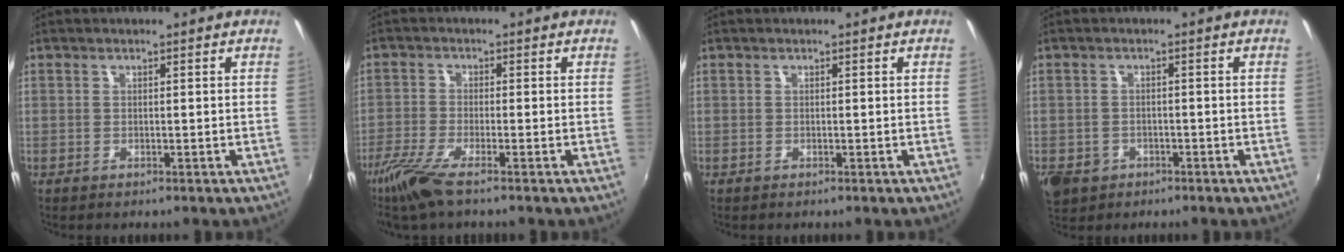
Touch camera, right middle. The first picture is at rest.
{"total": 7.2, "force": [-5.2, 0.6, 5.0], "torque": [-0.125, -0.025, -0.103]}
{"total": 0.0}
{"total": 6.6, "force": [-2.9, 5.3, 2.6], "torque": [-0.075, -0.009, -0.045]}